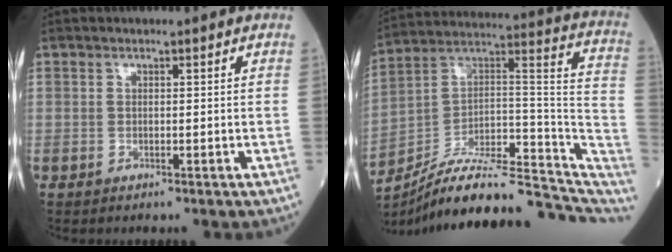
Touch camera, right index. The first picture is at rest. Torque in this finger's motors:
{"motor_torque": [-1.01, -1.13, -0.36, -0.21]}